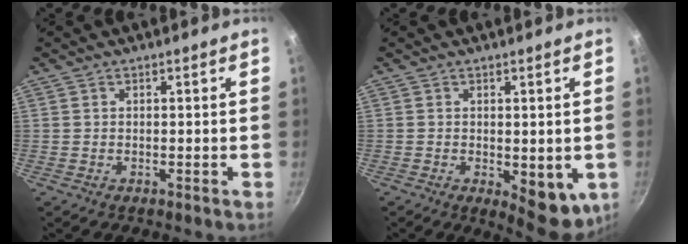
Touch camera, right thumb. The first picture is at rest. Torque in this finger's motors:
{"motor_torque": [-0.32, 0.51, -0.01, 0.02, 0.04]}